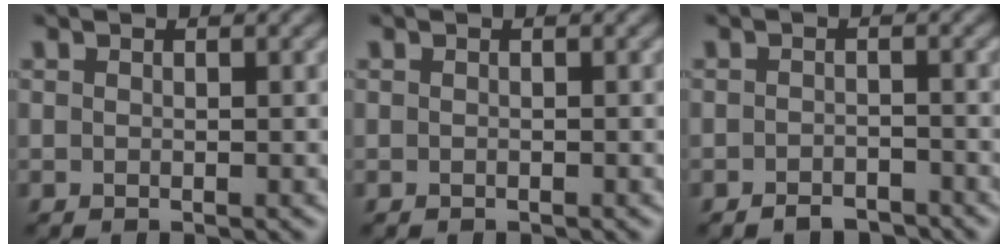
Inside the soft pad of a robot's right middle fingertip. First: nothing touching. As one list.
[{"total": 0.0}, {"total": 1.9, "force": [-1.7, 0.7, 0.5], "torque": [-0.005, 0.000, -0.030]}]